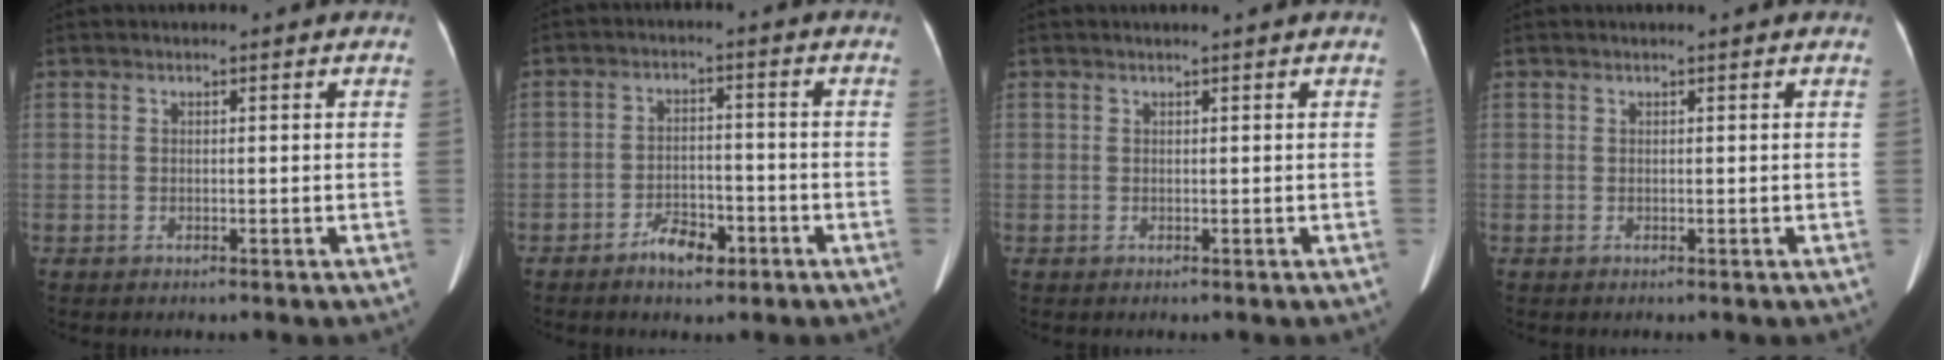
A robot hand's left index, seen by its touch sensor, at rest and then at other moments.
{"total": 5.0, "force": [-3.4, 2.3, 2.9], "torque": [-0.053, 0.004, -0.054]}
{"total": 0.0}
{"total": 0.6, "force": [0.5, -0.1, 0.3], "torque": [-0.003, 0.004, 0.012]}